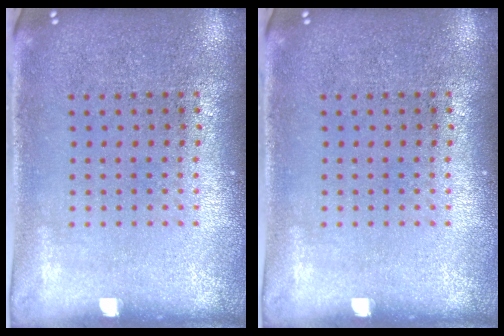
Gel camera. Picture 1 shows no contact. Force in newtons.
{"total": 0.0}